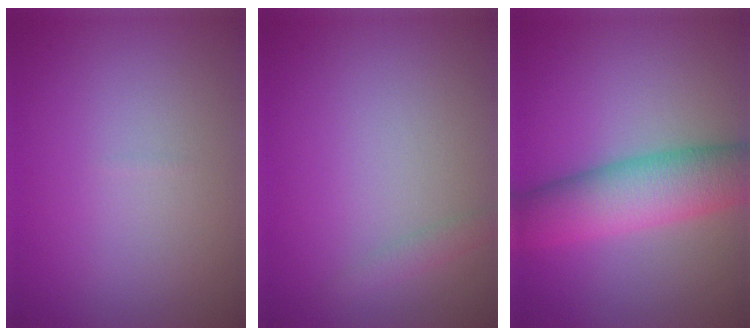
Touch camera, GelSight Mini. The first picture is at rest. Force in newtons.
{"total": 1.0, "press": 1.0, "slide": 0.0}
{"total": 7.2, "press": 7.2, "slide": 0.1}